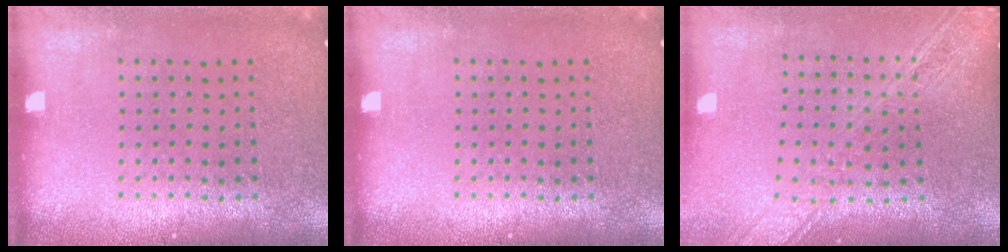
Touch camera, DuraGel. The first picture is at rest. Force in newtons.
{"total": 0.0}
{"total": 2.0, "press": 1.8, "slide": 1.0}